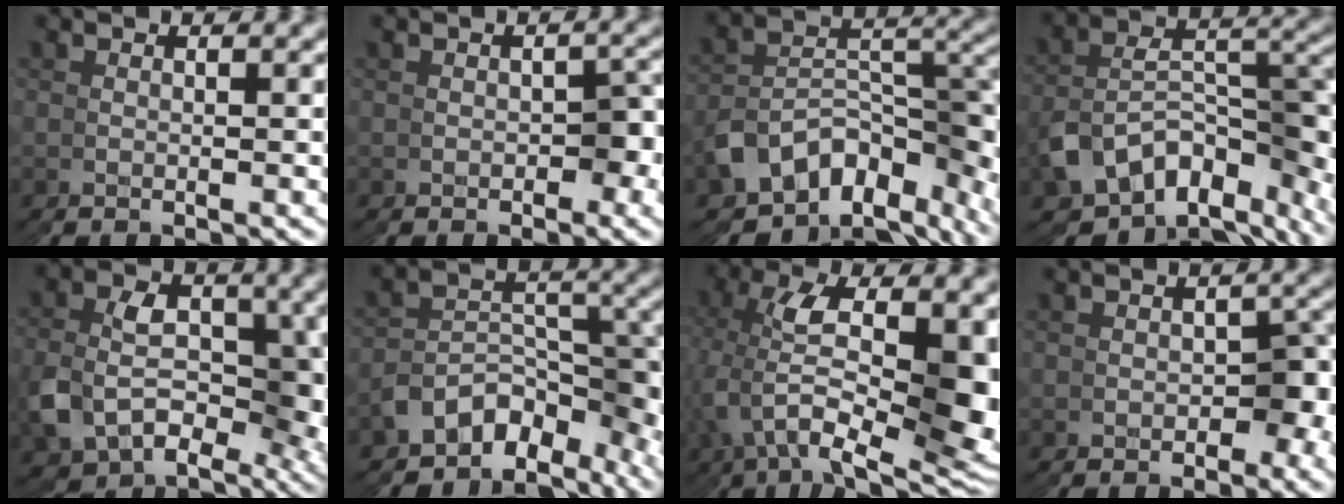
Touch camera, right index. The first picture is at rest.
{"total": 2.2, "force": [-0.7, 1.7, 1.1], "torque": [-0.021, -0.007, -0.004]}
{"total": 15.6, "force": [-4.5, 11.5, 9.6], "torque": [-0.196, -0.044, -0.055]}
{"total": 17.5, "force": [-4.1, 12.9, 11.2], "torque": [-0.226, -0.055, -0.045]}
{"total": 12.1, "force": [-3.0, 9.3, 7.2], "torque": [-0.128, -0.058, -0.031]}
{"total": 11.1, "force": [-3.5, 7.8, 7.1], "torque": [-0.120, -0.021, -0.048]}
{"total": 10.4, "force": [1.3, 4.1, 9.5], "torque": [-0.175, 0.005, 0.024]}
{"total": 3.4, "force": [-1.1, 2.6, 1.9], "torque": [-0.039, -0.017, -0.007]}